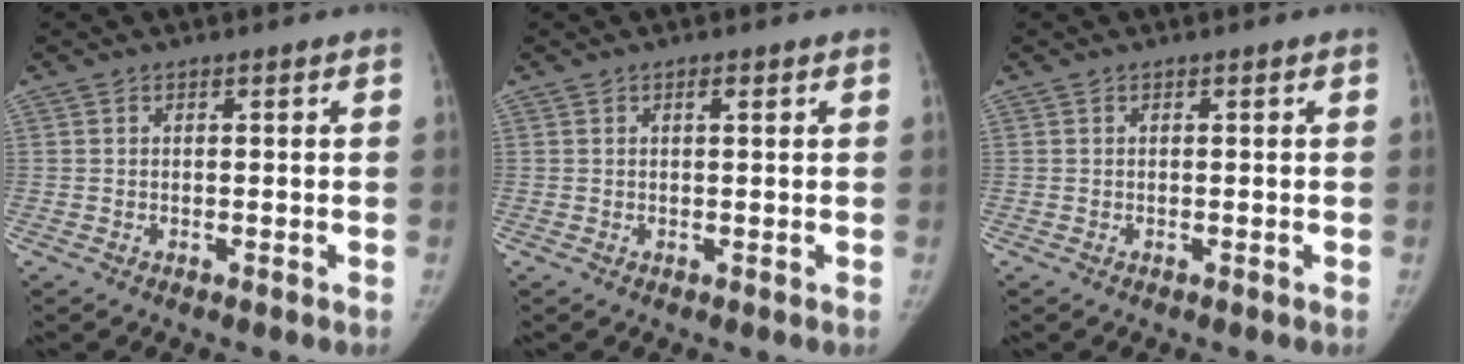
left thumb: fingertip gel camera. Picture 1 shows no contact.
{"total": 1.1, "force": [0.6, 0.3, 0.9], "torque": [-0.014, 0.000, 0.008]}
{"total": 0.0}